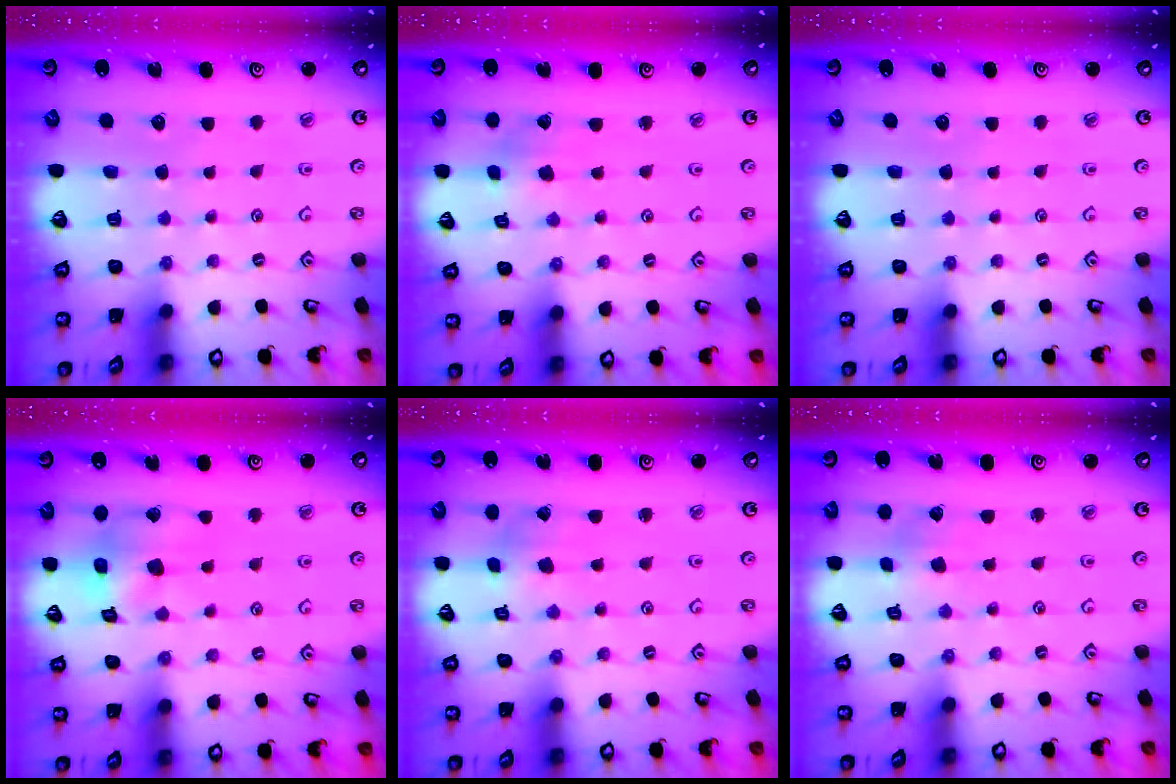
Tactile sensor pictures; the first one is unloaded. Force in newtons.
{"total": 2.6, "press": 2.6, "slide": 0.4}
{"total": 0.0}
{"total": 13.8, "press": 13.6, "slide": 2.0}
{"total": 2.7, "press": 2.6, "slide": 0.3}
{"total": 1.1, "press": 1.1, "slide": 0.2}